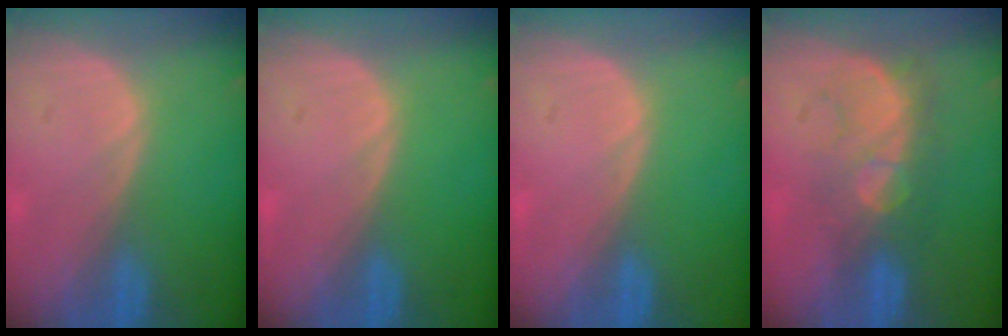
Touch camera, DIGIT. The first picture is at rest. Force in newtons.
{"total": 0.0}
{"total": 0.0}
{"total": 7.8, "press": 7.2, "slide": 3.1}